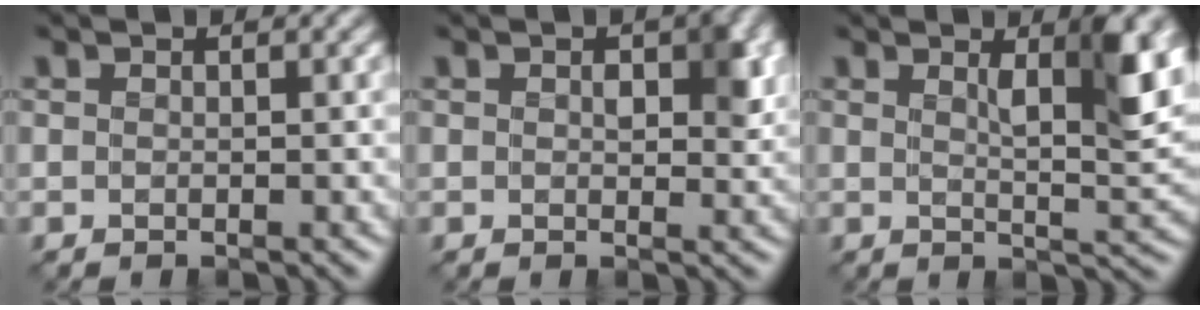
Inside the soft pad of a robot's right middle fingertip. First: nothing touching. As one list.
[{"total": 3.3, "force": [0.6, 1.9, 2.7], "torque": [-0.036, -0.003, 0.012]}, {"total": 5.7, "force": [1.9, 1.4, 5.2], "torque": [-0.072, -0.006, 0.032]}]